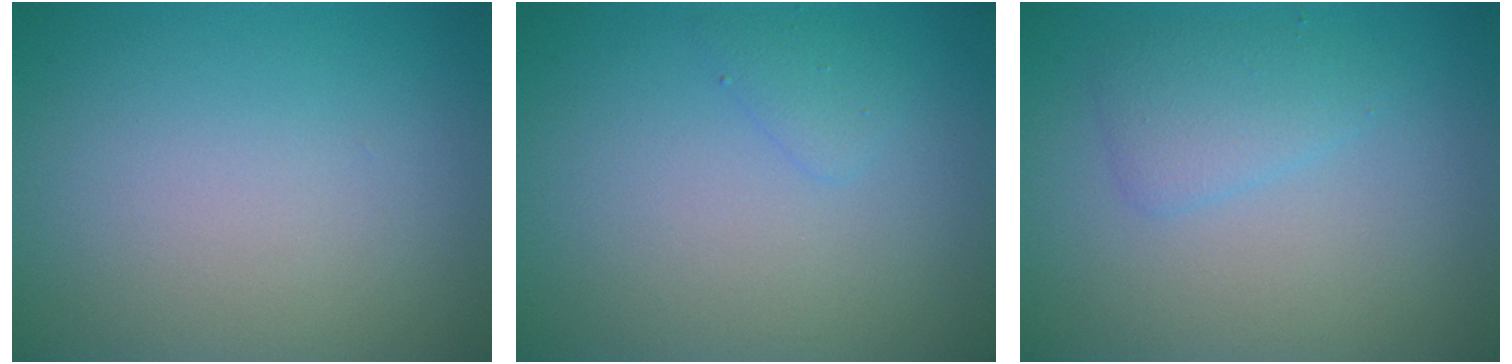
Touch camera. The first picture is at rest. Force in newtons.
{"total": 1.0, "press": 1.0, "slide": 0.1}
{"total": 2.1, "press": 2.1, "slide": 0.1}